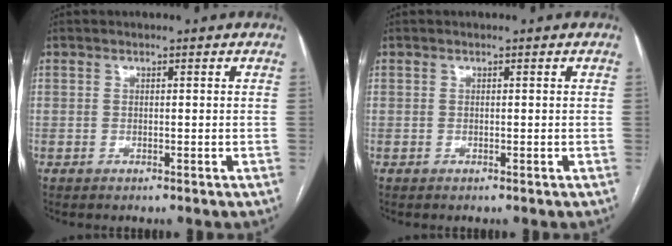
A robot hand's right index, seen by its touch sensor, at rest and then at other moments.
{"total": 0.0}